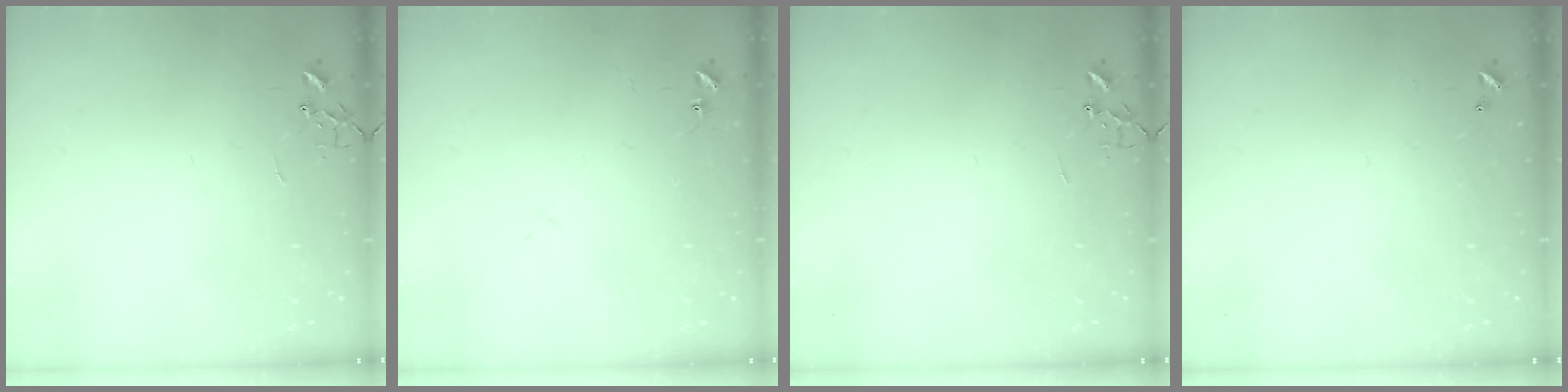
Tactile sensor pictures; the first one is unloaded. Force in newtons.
{"total": 7.8, "press": 7.8, "slide": 0.6}
{"total": 0.0}
{"total": 0.0}